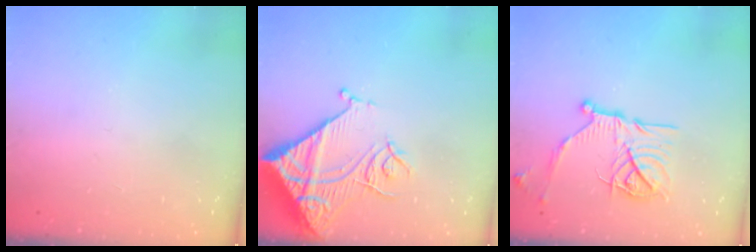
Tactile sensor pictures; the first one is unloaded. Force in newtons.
{"total": 15.5, "press": 15.3, "slide": 1.9}
{"total": 18.0, "press": 18.0, "slide": 1.5}